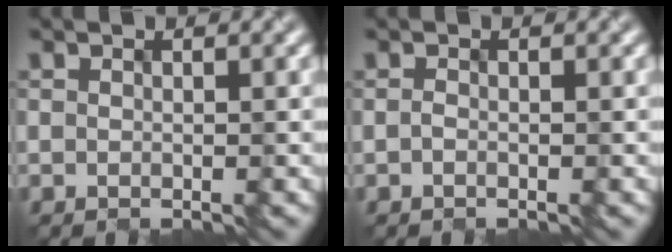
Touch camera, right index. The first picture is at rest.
{"total": 0.6, "force": [-0.3, 0.2, 0.4], "torque": [-0.009, -0.001, -0.005]}